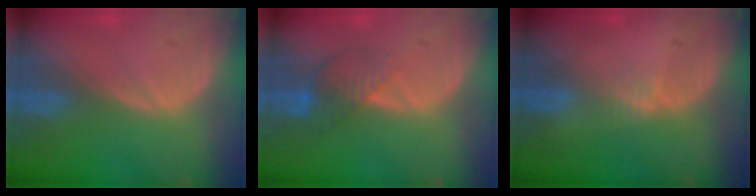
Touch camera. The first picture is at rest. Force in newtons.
{"total": 4.4, "press": 3.7, "slide": 2.3}
{"total": 1.3, "press": 1.3, "slide": 0.2}